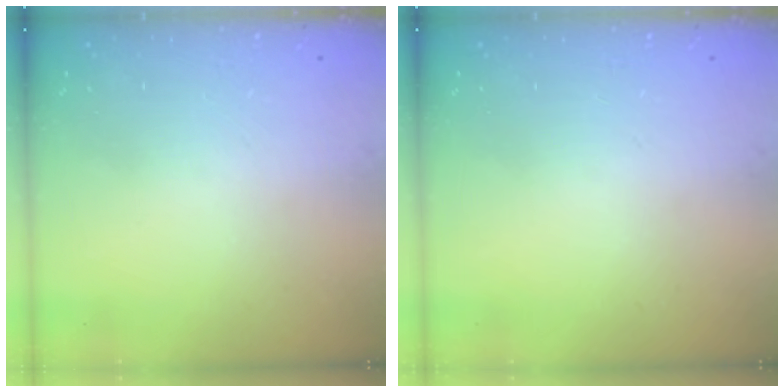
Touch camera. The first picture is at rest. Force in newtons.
{"total": 0.0}